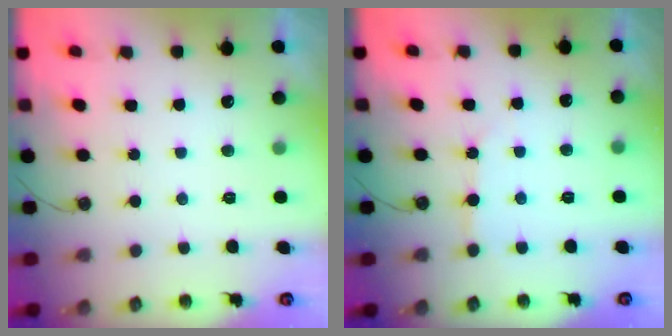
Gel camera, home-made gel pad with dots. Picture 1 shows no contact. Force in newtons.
{"total": 4.5, "press": 4.5, "slide": 0.3}